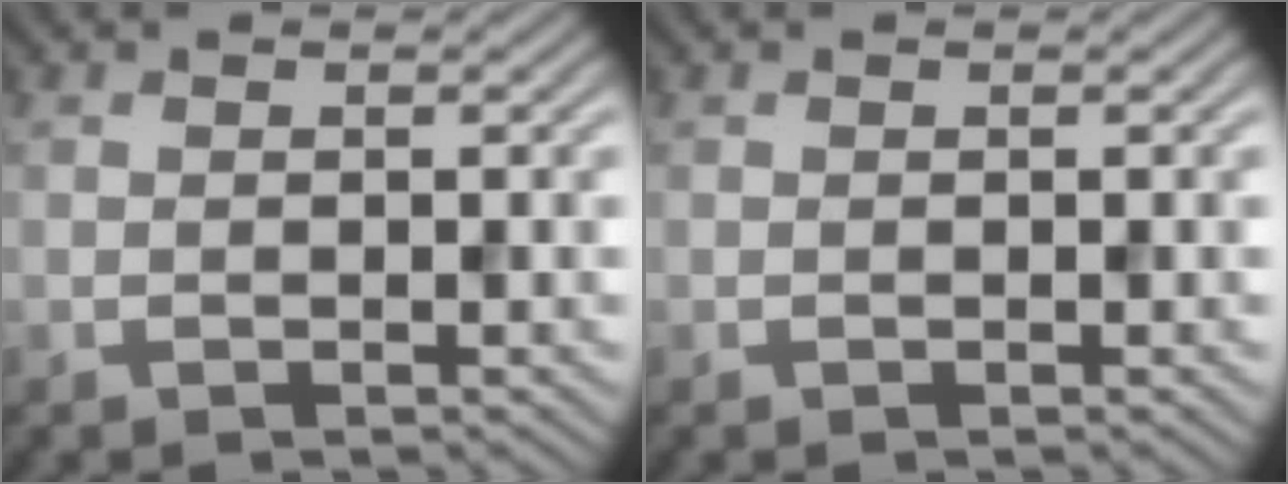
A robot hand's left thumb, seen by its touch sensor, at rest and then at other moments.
{"total": 0.0}